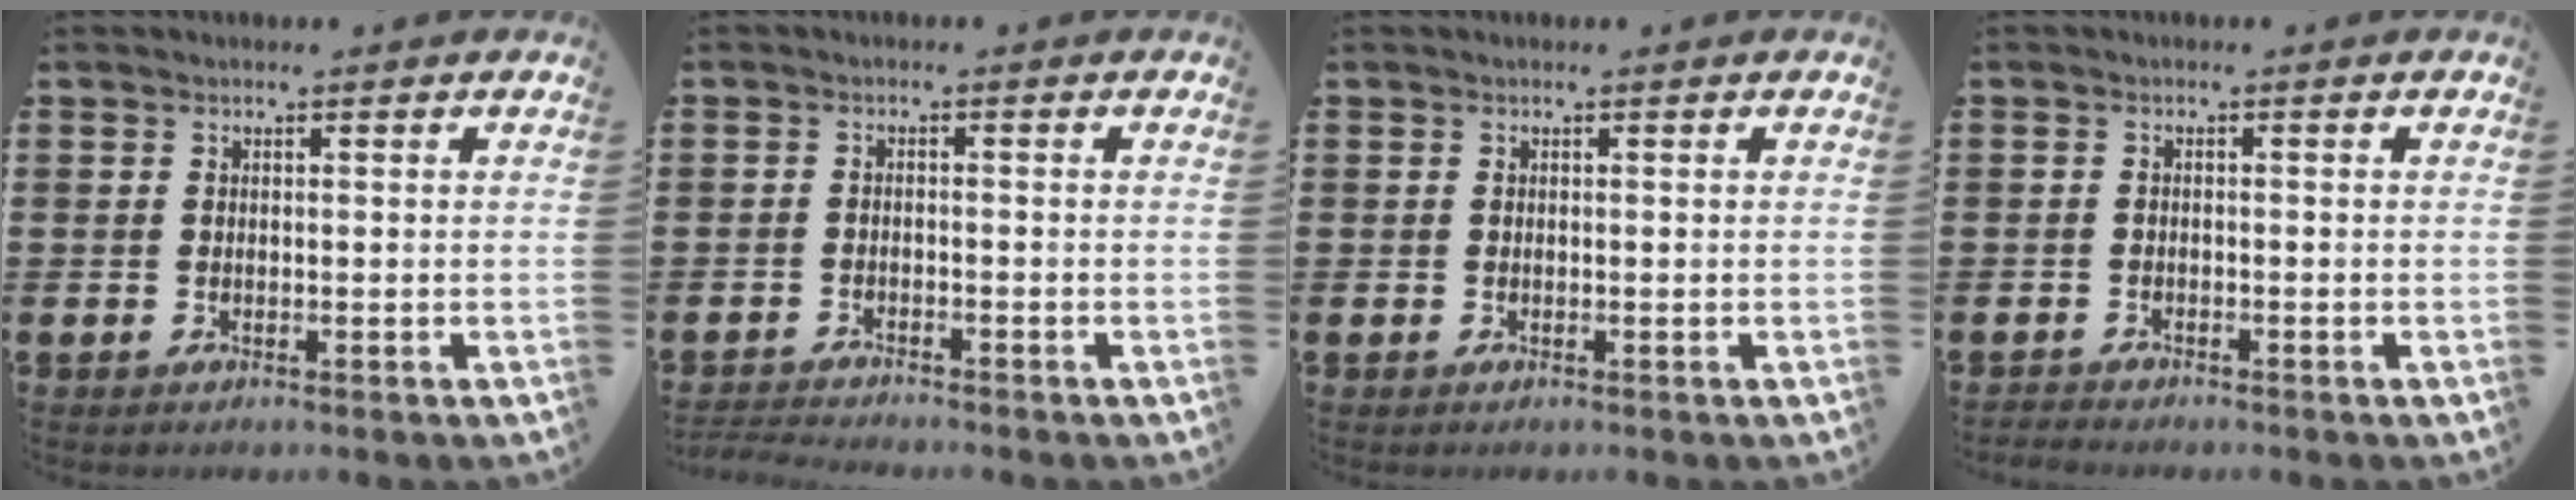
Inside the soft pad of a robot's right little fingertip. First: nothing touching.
{"total": 1.7, "force": [-1.7, -0.1, 0.0], "torque": [-0.004, 0.000, -0.036]}
{"total": 0.0}
{"total": 0.9, "force": [-0.9, 0.1, 0.0], "torque": [-0.002, 0.000, -0.019]}